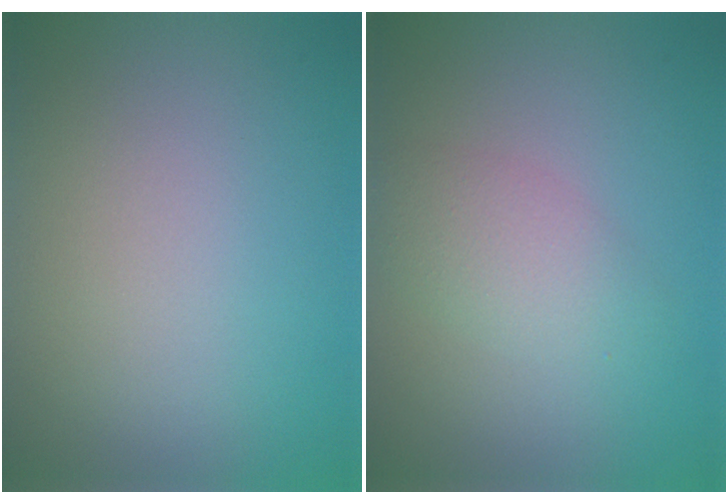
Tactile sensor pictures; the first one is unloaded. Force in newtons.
{"total": 2.8, "press": 2.8, "slide": 0.1}